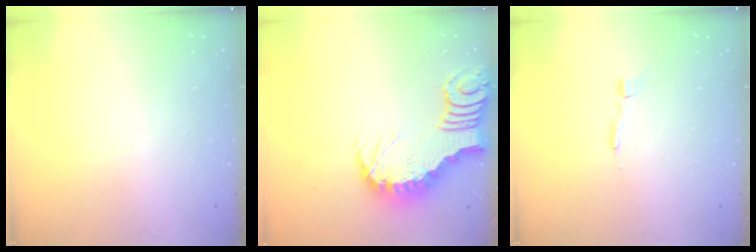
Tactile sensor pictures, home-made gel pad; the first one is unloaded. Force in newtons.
{"total": 3.5, "press": 3.4, "slide": 0.5}
{"total": 2.5, "press": 2.5, "slide": 0.3}